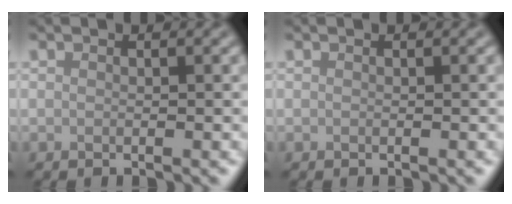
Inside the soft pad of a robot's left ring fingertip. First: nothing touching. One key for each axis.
{"total": 0.0}